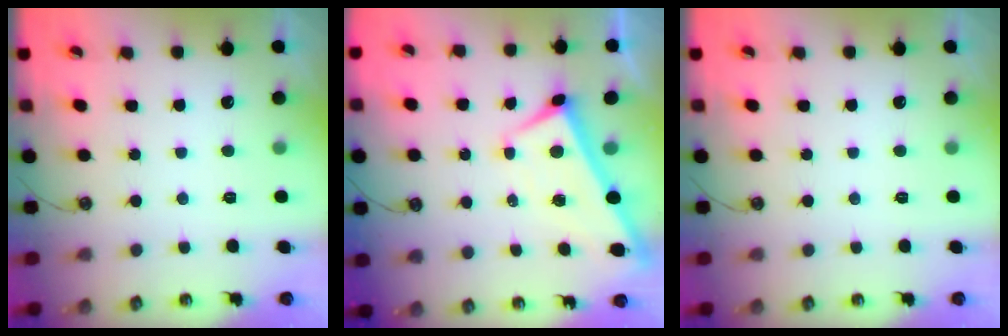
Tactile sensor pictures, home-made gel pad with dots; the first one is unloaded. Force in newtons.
{"total": 2.6, "press": 2.5, "slide": 0.4}
{"total": 0.0}